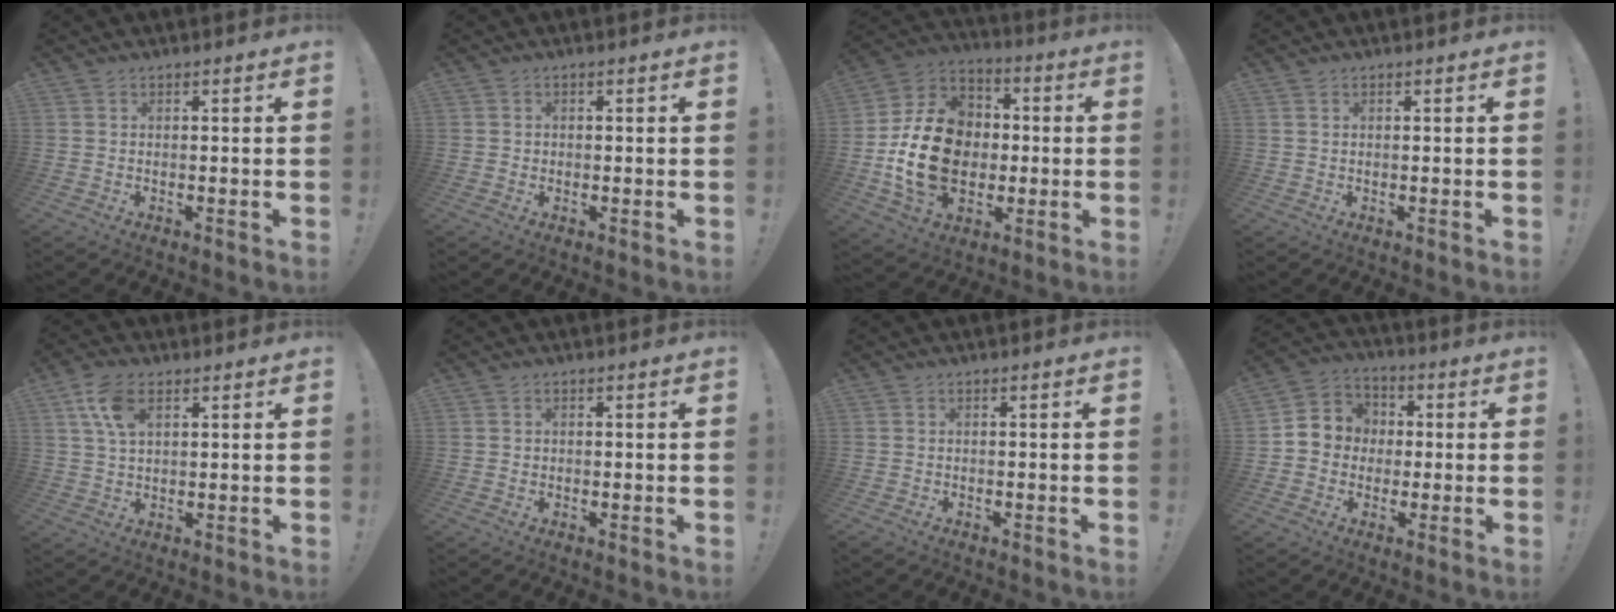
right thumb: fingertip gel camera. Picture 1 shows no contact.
{"total": 0.9, "force": [-0.1, 0.8, 0.3], "torque": [-0.004, 0.003, -0.003]}
{"total": 20.6, "force": [-2.2, 15.7, 13.1], "torque": [-0.228, 0.022, -0.022]}
{"total": 0.0}
{"total": 8.0, "force": [3.4, 4.3, 5.9], "torque": [-0.111, -0.002, 0.064]}
{"total": 0.6, "force": [0.0, 0.6, 0.2], "torque": [-0.003, 0.003, -0.001]}
{"total": 0.5, "force": [-0.4, 0.3, 0.3], "torque": [-0.007, 0.004, -0.006]}
{"total": 8.1, "force": [-0.9, 7.9, 1.8], "torque": [-0.018, 0.015, -0.008]}